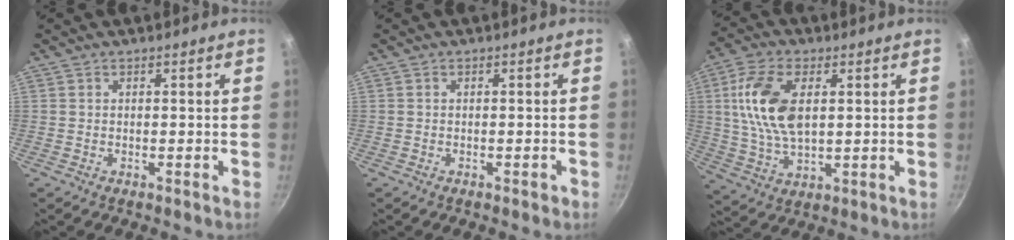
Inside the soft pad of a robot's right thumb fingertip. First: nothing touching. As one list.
[{"total": 0.5, "force": [-0.3, 0.2, 0.4], "torque": [-0.004, 0.005, -0.001]}, {"total": 13.8, "force": [2.8, 7.5, 11.2], "torque": [-0.211, -0.002, 0.052]}]